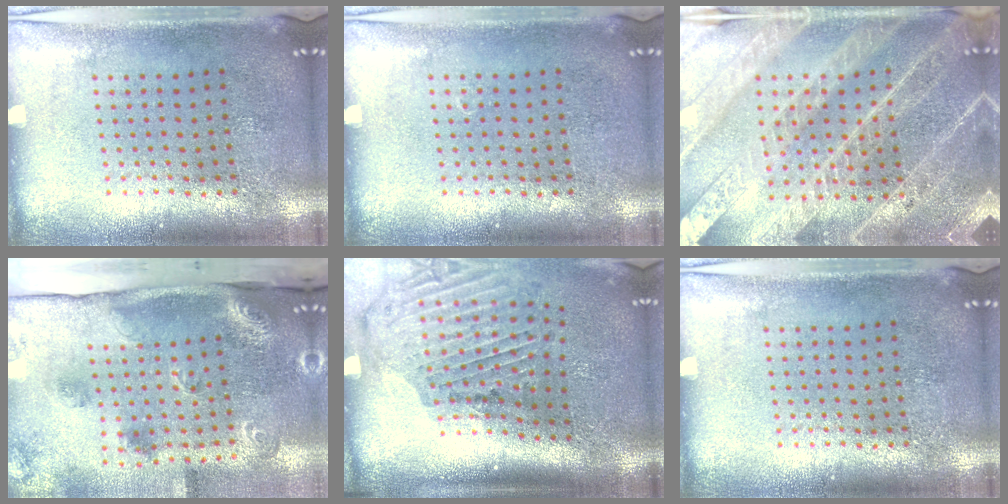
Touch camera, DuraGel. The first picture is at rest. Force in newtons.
{"total": 0.0}
{"total": 3.9, "press": 3.6, "slide": 1.5}
{"total": 2.5, "press": 1.9, "slide": 1.7}
{"total": 2.0, "press": 1.7, "slide": 1.1}
{"total": 0.0}